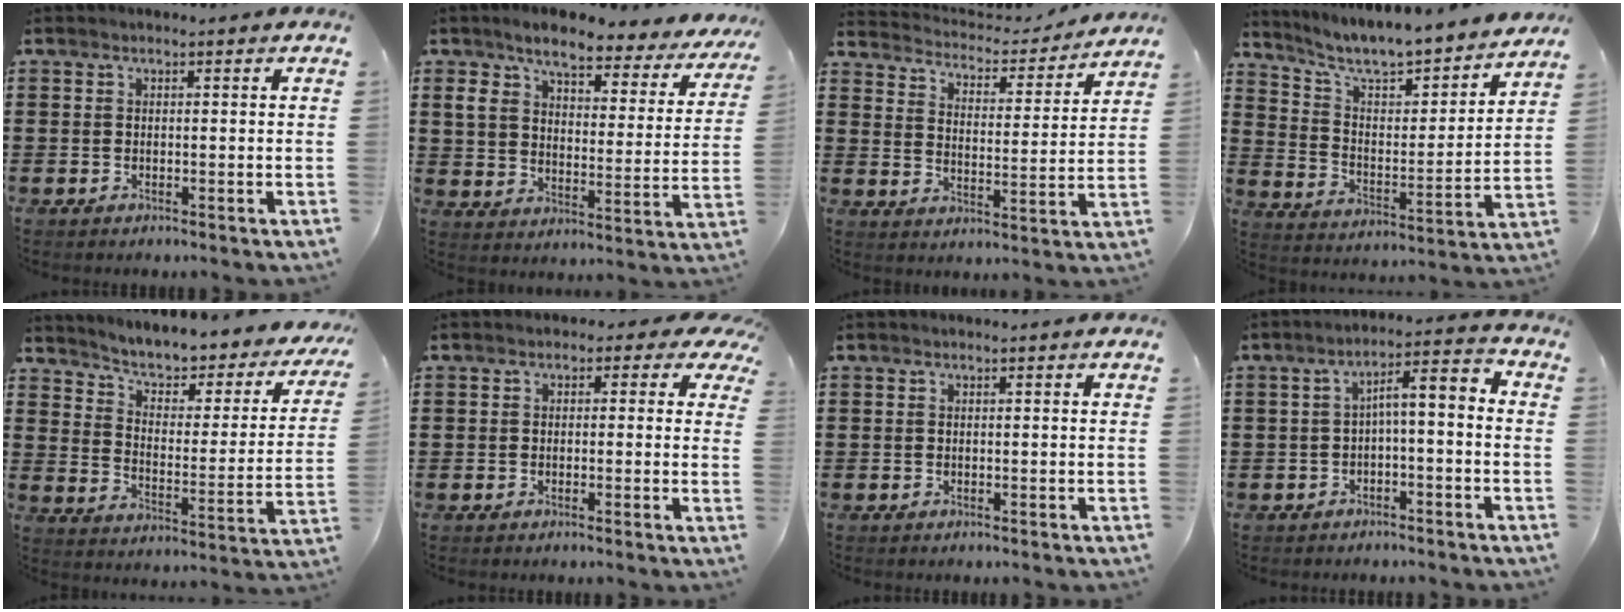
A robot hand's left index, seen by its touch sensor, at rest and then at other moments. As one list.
[{"total": 7.7, "force": [6.3, 2.1, 4.0], "torque": [-0.099, -0.029, 0.106]}, {"total": 3.8, "force": [3.7, 0.5, 0.5], "torque": [-0.035, -0.031, 0.058]}, {"total": 6.4, "force": [5.8, 1.0, 2.4], "torque": [-0.077, -0.048, 0.094]}, {"total": 4.0, "force": [3.2, 1.1, 2.1], "torque": [-0.058, -0.032, 0.046]}, {"total": 1.9, "force": [-0.2, 1.6, 0.9], "torque": [-0.017, 0.006, -0.009]}, {"total": 0.0}, {"total": 3.6, "force": [-1.8, 0.7, 3.1], "torque": [-0.065, -0.006, -0.046]}]